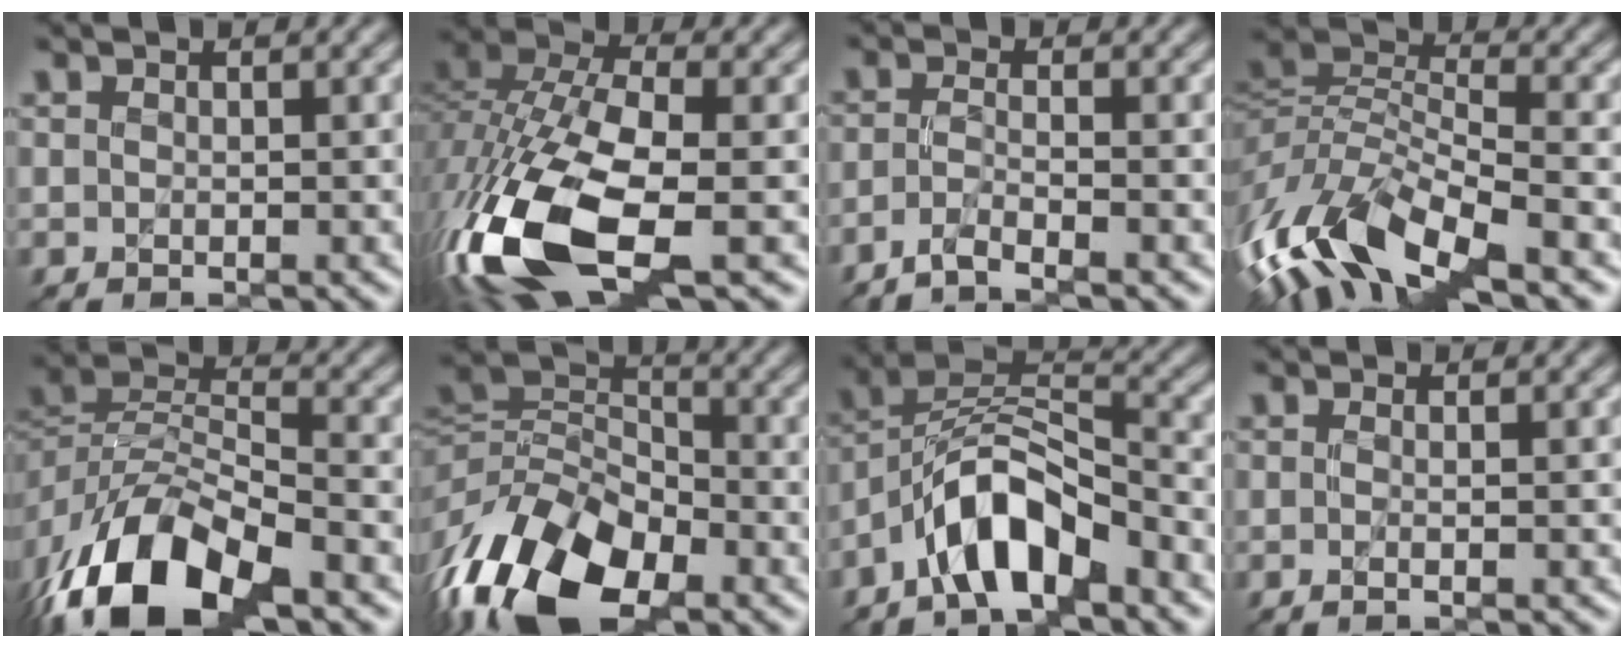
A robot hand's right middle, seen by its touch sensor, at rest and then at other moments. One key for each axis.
{"total": 14.9, "fx": -5.9, "fy": 7.1, "fz": 11.7, "tx": -0.281, "ty": -0.035, "tz": -0.107}
{"total": 2.7, "fx": -2.1, "fy": 0.4, "fz": 1.7, "tx": -0.035, "ty": -0.001, "tz": -0.055}
{"total": 10.9, "fx": -5.5, "fy": 4.2, "fz": 8.4, "tx": -0.163, "ty": 0.002, "tz": -0.114}
{"total": 12.1, "fx": -6.8, "fy": 6.0, "fz": 8.1, "tx": -0.160, "ty": -0.008, "tz": -0.127}
{"total": 12.7, "fx": -6.3, "fy": 7.1, "fz": 8.5, "tx": -0.173, "ty": -0.011, "tz": -0.127}
{"total": 6.7, "fx": -4.2, "fy": 2.6, "fz": 4.6, "tx": -0.075, "ty": 0.018, "tz": -0.080}
{"total": 1.9, "fx": 0.0, "fy": 1.1, "fz": 1.6, "tx": -0.010, "ty": -0.002, "tz": -0.020}